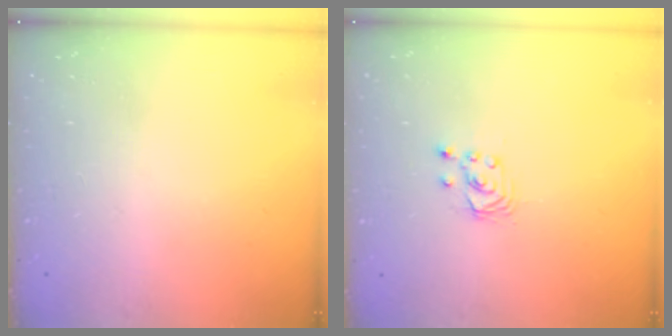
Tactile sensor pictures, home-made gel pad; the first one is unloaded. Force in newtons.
{"total": 2.5, "press": 2.5, "slide": 0.3}